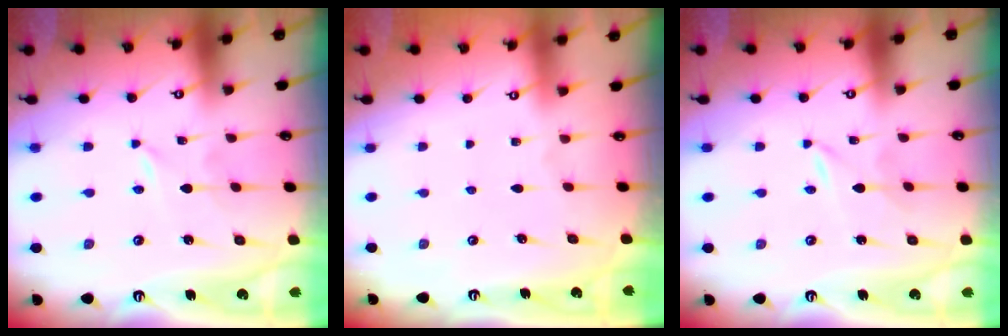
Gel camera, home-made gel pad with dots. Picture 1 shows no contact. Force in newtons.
{"total": 0.0}
{"total": 0.0}